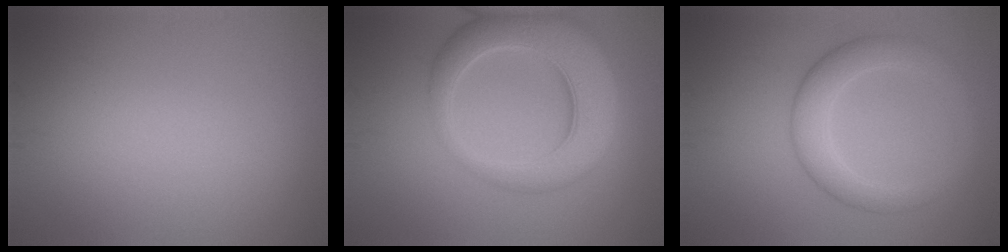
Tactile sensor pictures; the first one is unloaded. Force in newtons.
{"total": 8.0, "press": 8.0, "slide": 0.3}
{"total": 4.3, "press": 4.3, "slide": 0.1}